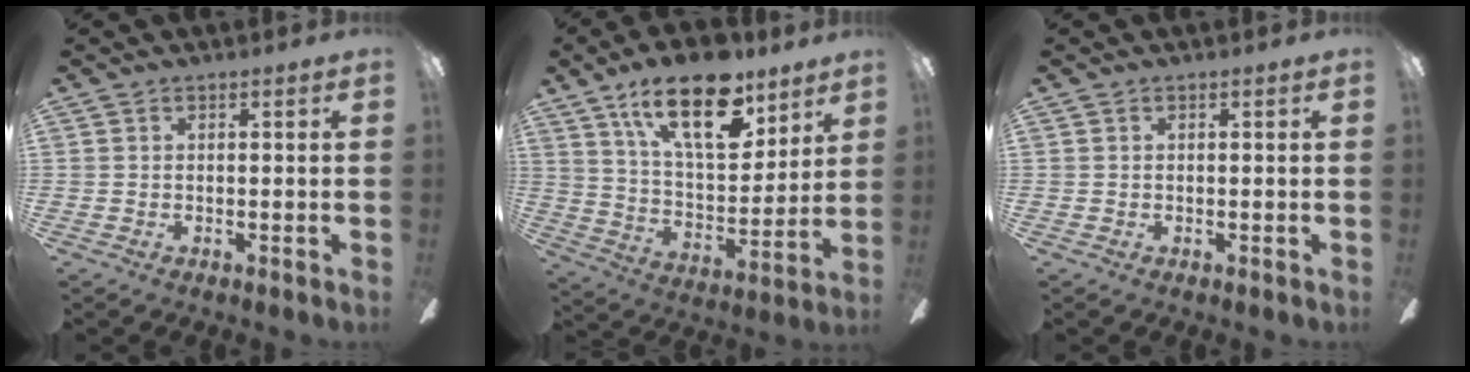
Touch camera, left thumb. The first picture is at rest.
{"total": 22.3, "force": [13.7, 10.1, 14.4], "torque": [-0.236, -0.067, 0.236]}
{"total": 0.6, "force": [0.1, 0.6, 0.2], "torque": [-0.004, 0.005, 0.001]}